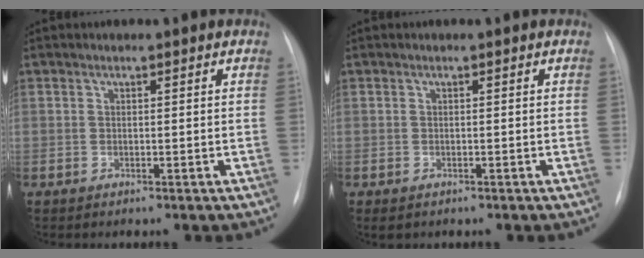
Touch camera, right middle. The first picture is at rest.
{"total": 1.1, "force": [-0.6, 0.7, 0.5], "torque": [-0.006, 0.000, -0.002]}